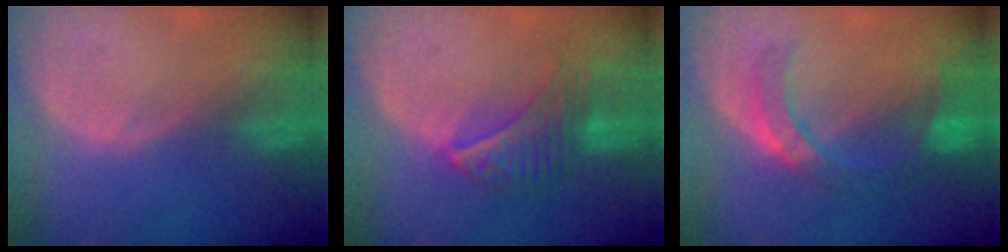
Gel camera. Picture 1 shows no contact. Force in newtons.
{"total": 6.6, "press": 6.5, "slide": 1.0}
{"total": 7.0, "press": 6.9, "slide": 1.1}